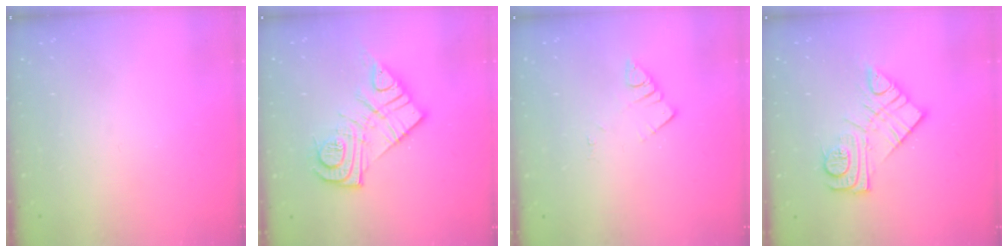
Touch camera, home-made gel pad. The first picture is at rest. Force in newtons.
{"total": 14.7, "press": 14.7, "slide": 1.3}
{"total": 3.5, "press": 3.5, "slide": 0.2}
{"total": 12.3, "press": 12.2, "slide": 0.8}